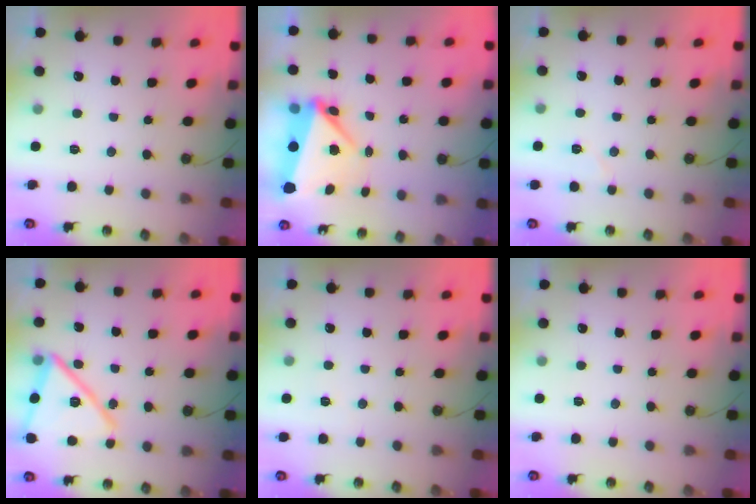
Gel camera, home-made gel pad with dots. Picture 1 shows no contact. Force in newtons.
{"total": 7.9, "press": 7.6, "slide": 2.0}
{"total": 4.2, "press": 3.9, "slide": 1.7}
{"total": 19.0, "press": 19.0, "slide": 1.3}
{"total": 2.5, "press": 1.2, "slide": 2.2}
{"total": 0.0}